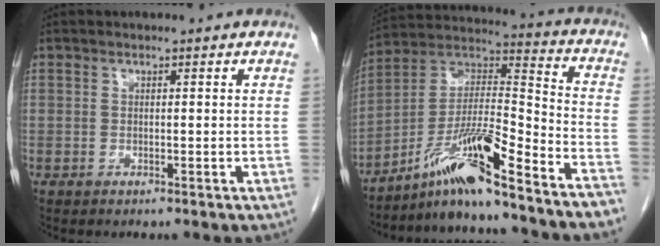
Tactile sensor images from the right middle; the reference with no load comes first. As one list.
[{"total": 15.4, "force": [-11.8, -0.3, 9.9], "torque": [-0.172, 0.020, -0.206]}]